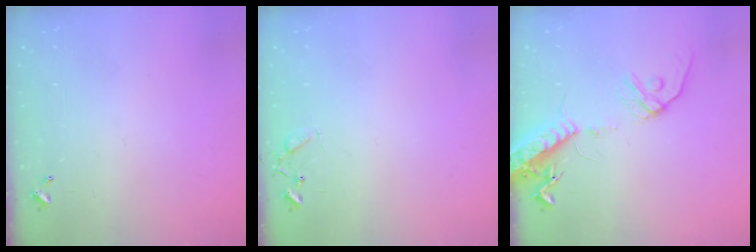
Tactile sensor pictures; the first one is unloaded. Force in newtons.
{"total": 5.6, "press": 5.6, "slide": 0.5}
{"total": 15.4, "press": 15.0, "slide": 3.4}